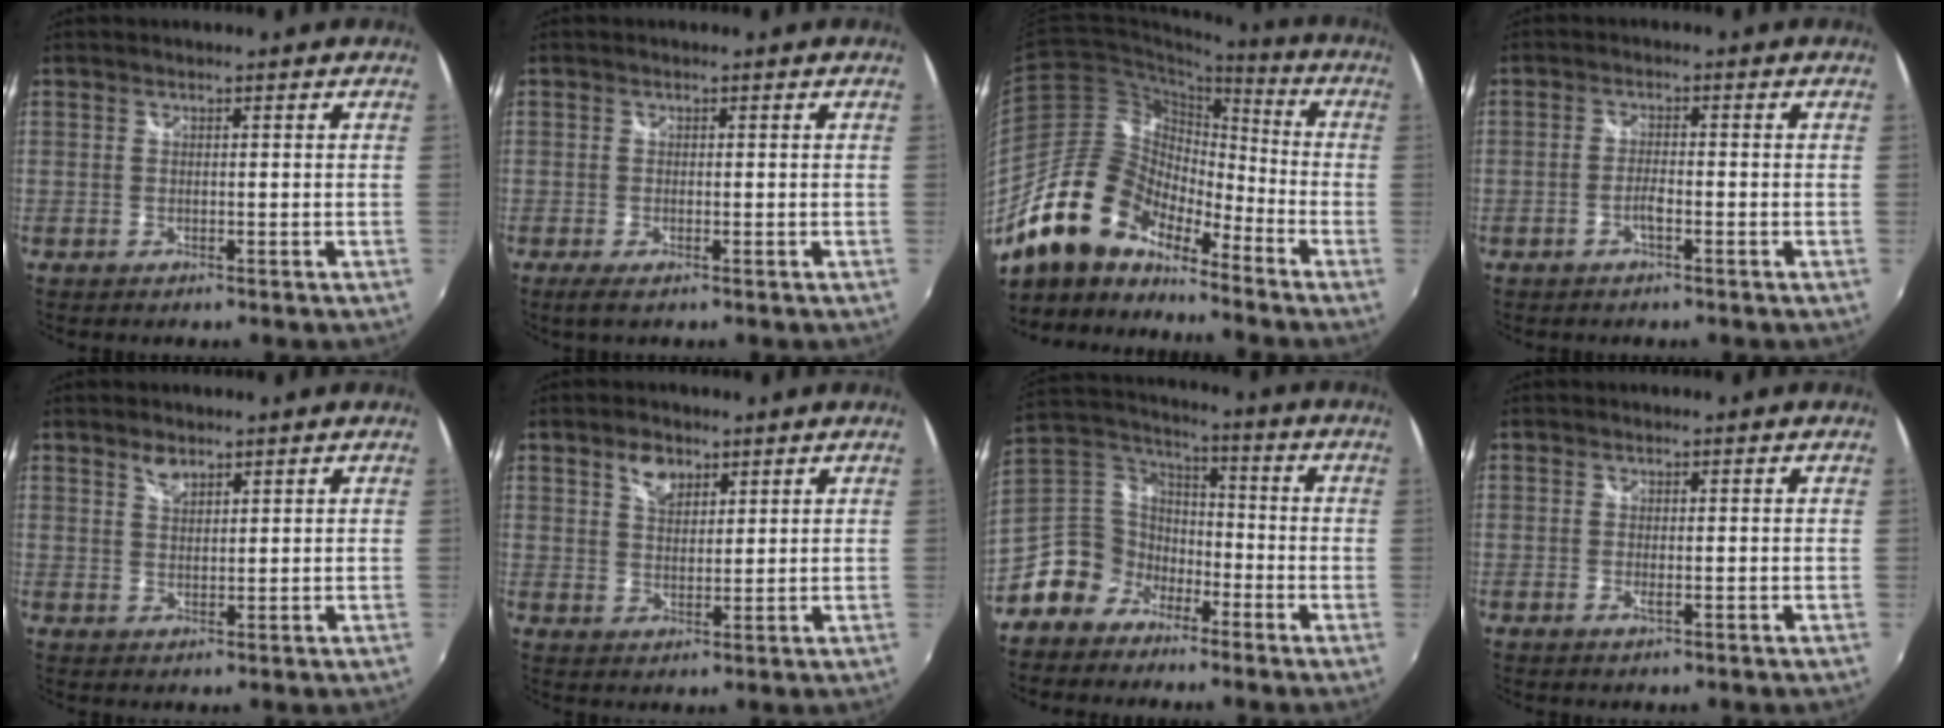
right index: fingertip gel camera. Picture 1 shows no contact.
{"total": 2.2, "force": [-0.9, 0.2, 2.0], "torque": [-0.038, -0.006, -0.013]}
{"total": 16.3, "force": [-13.1, 7.1, 6.6], "torque": [-0.127, 0.020, -0.251]}
{"total": 2.4, "force": [-1.2, 0.3, 2.0], "torque": [-0.045, 0.004, -0.026]}
{"total": 2.7, "force": [2.0, 1.3, 1.2], "torque": [-0.018, 0.002, 0.035]}
{"total": 4.6, "force": [2.8, 2.8, 2.4], "torque": [-0.033, 0.009, 0.051]}
{"total": 11.2, "force": [-6.8, 8.5, 2.6], "torque": [-0.085, 0.037, -0.136]}
{"total": 1.2, "force": [-0.3, 0.0, 1.1], "torque": [-0.020, -0.001, -0.005]}